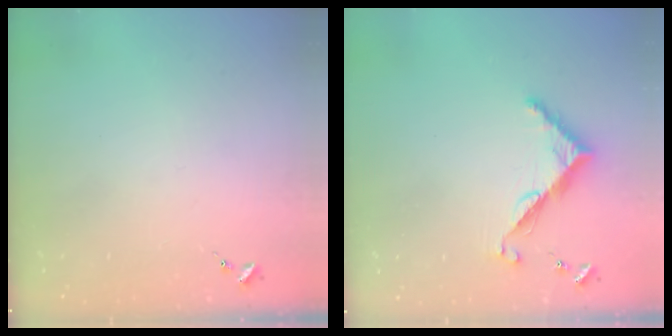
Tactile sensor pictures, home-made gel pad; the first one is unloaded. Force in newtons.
{"total": 7.7, "press": 7.7, "slide": 0.3}